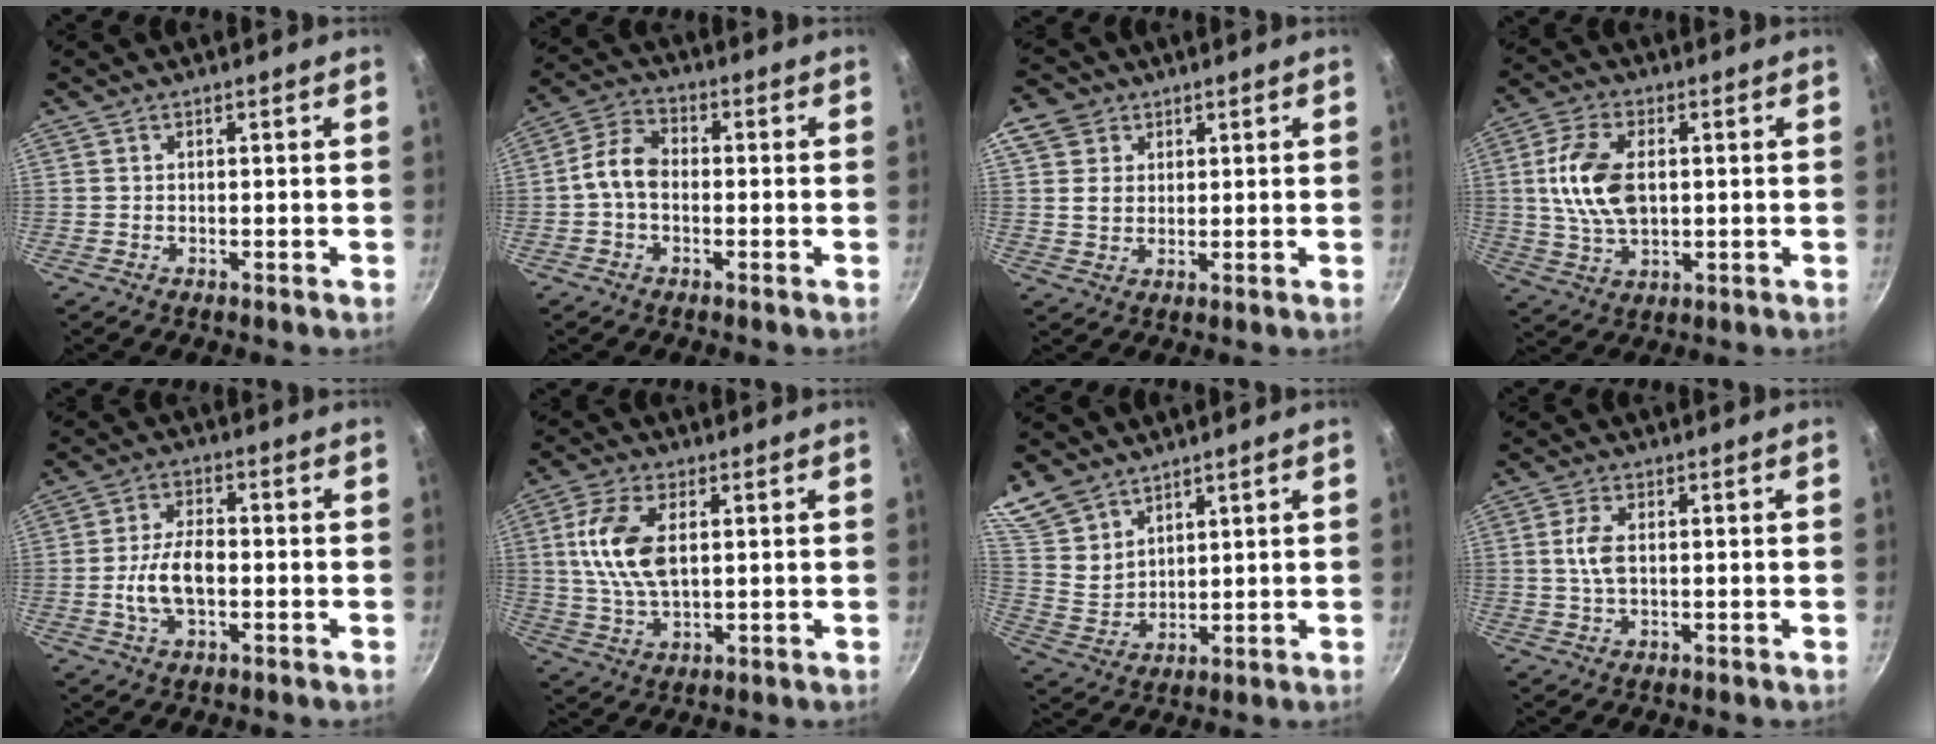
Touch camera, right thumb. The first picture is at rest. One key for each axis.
{"total": 6.7, "fx": -0.8, "fy": 4.4, "fz": 5.0, "tx": -0.091, "ty": 0.029, "tz": -0.028}
{"total": 6.3, "fx": 2.6, "fy": 5.2, "fz": 2.3, "tx": -0.011, "ty": -0.005, "tz": 0.041}
{"total": 12.0, "fx": 1.4, "fy": 7.1, "fz": 9.6, "tx": -0.172, "ty": 0.004, "tz": 0.025}
{"total": 8.4, "fx": -1.5, "fy": 4.6, "fz": 6.9, "tx": -0.122, "ty": 0.022, "tz": -0.031}
{"total": 11.3, "fx": 2.1, "fy": 6.0, "fz": 9.3, "tx": -0.180, "ty": 0.001, "tz": 0.040}
{"total": 9.9, "fx": 7.6, "fy": 5.5, "fz": 3.3, "tx": -0.041, "ty": -0.032, "tz": 0.163}
{"total": 4.5, "fx": 0.5, "fy": 2.4, "fz": 3.8, "tx": -0.078, "ty": 0.005, "tz": 0.008}